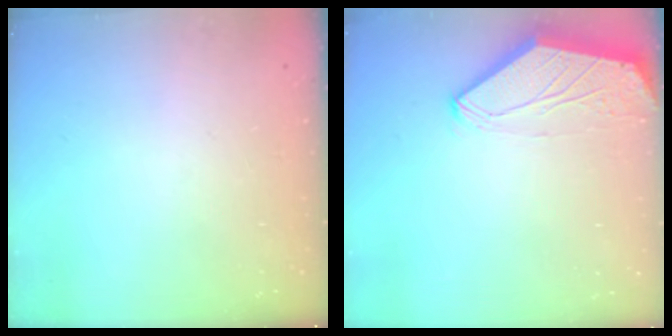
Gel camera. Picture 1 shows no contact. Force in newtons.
{"total": 0.0}